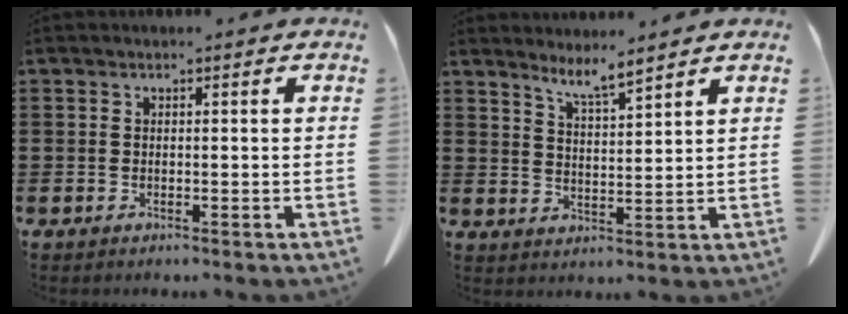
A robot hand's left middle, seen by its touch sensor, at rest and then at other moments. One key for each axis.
{"total": 4.7, "fx": 4.2, "fy": -0.4, "fz": 2.0, "tx": -0.053, "ty": -0.016, "tz": 0.074}